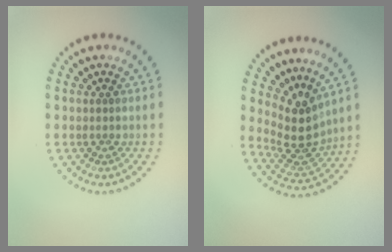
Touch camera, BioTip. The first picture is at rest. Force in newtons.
{"total": 3.7, "press": 2.8, "slide": 2.3}